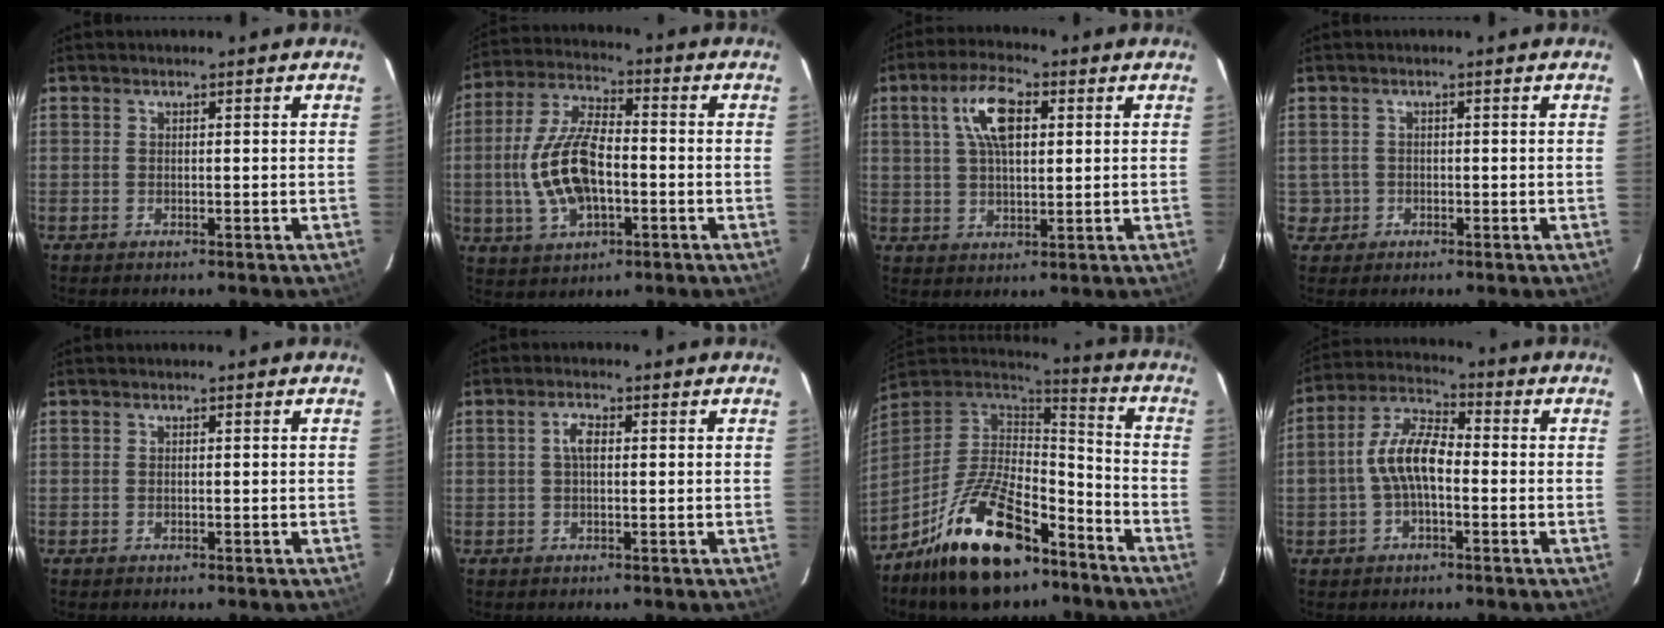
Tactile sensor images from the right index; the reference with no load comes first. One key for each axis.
{"total": 14.1, "fx": -2.3, "fy": 6.9, "fz": 12.1, "tx": -0.257, "ty": 0.006, "tz": -0.038}
{"total": 9.2, "fx": 3.0, "fy": 3.9, "fz": 7.8, "tx": -0.144, "ty": 0.018, "tz": 0.056}
{"total": 2.6, "fx": -0.5, "fy": 2.6, "fz": -0.1, "tx": 0.008, "ty": 0.017, "tz": -0.002}
{"total": 0.0}
{"total": 2.5, "fx": 0.3, "fy": 1.1, "fz": 2.2, "tx": -0.045, "ty": 0.008, "tz": 0.005}
{"total": 22.4, "fx": -14.0, "fy": 9.8, "fz": 14.5, "tx": -0.279, "ty": 0.000, "tz": -0.234}
{"total": 9.3, "fx": -1.4, "fy": 4.5, "fz": 8.1, "tx": -0.168, "ty": 0.021, "tz": -0.031}